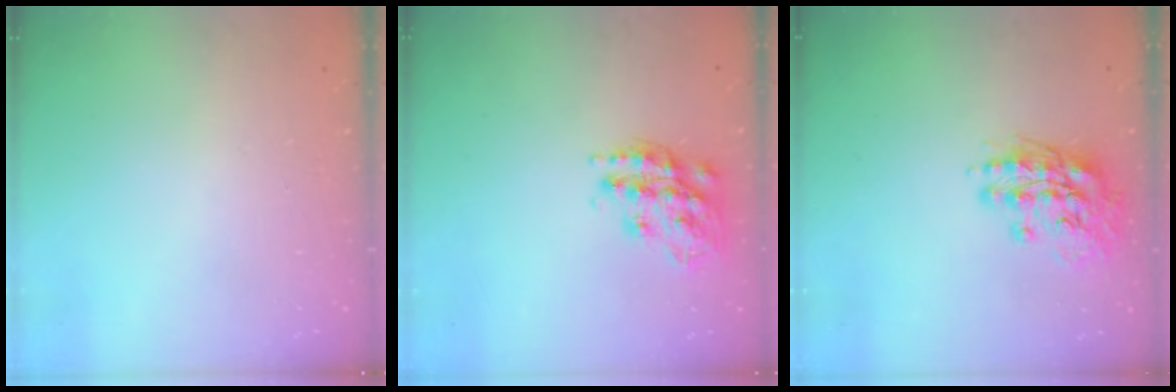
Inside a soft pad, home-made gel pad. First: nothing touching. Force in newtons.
{"total": 19.7, "press": 19.6, "slide": 1.4}
{"total": 13.2, "press": 13.1, "slide": 1.9}